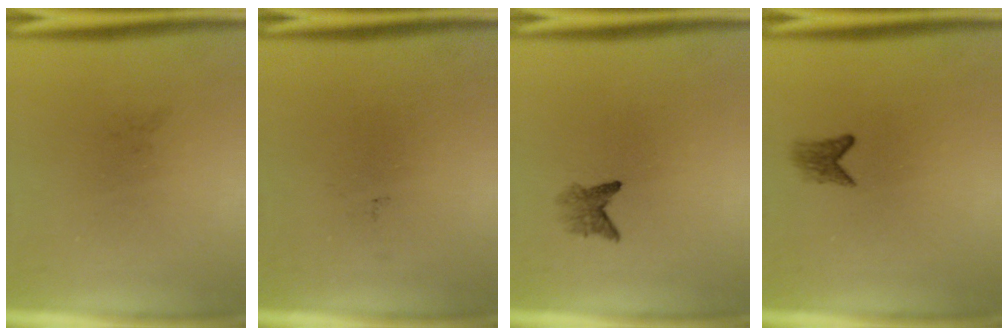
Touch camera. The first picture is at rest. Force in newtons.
{"total": 0.0}
{"total": 2.0}
{"total": 1.8}